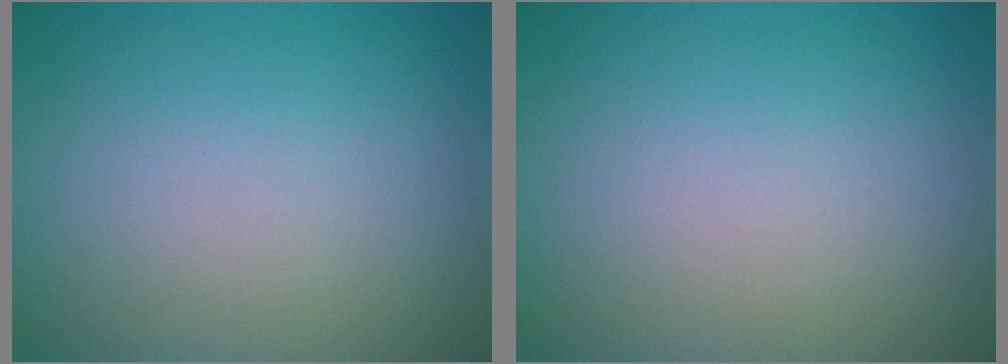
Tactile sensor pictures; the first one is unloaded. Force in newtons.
{"total": 0.0}